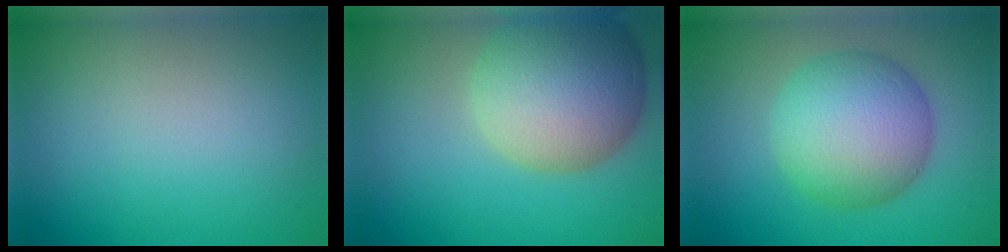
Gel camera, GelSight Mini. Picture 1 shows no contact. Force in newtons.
{"total": 10.7, "press": 10.7, "slide": 0.9}
{"total": 8.4, "press": 8.4, "slide": 0.1}